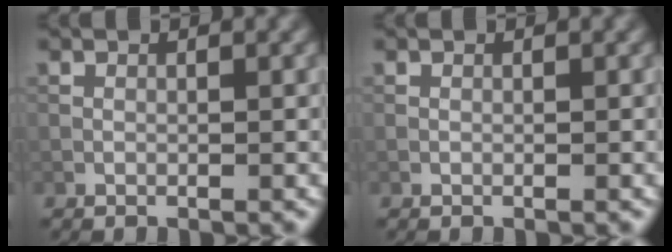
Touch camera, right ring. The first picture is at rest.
{"total": 0.0}